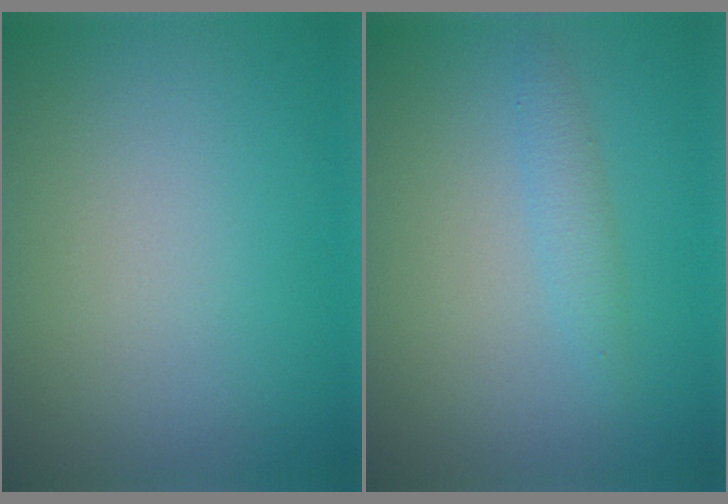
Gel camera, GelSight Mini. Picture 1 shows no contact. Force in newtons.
{"total": 1.4, "press": 1.4, "slide": 0.0}